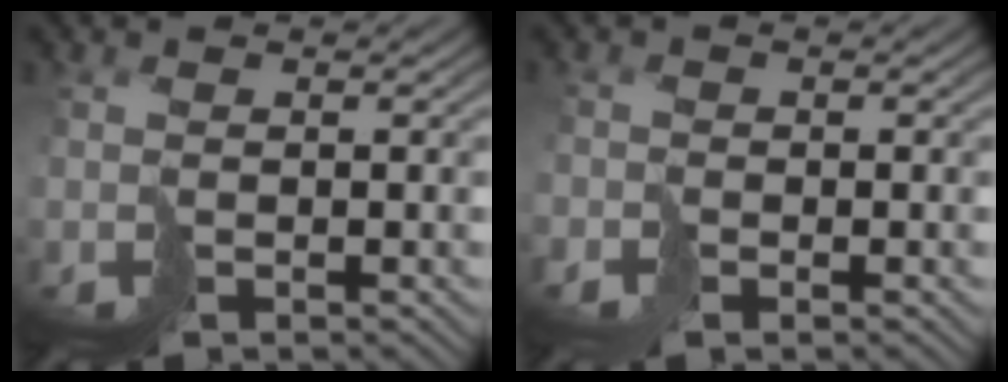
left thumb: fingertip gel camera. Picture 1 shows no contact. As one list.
[{"total": 1.6, "force": [-1.2, 1.0, 0.5], "torque": [-0.013, -0.008, -0.028]}]